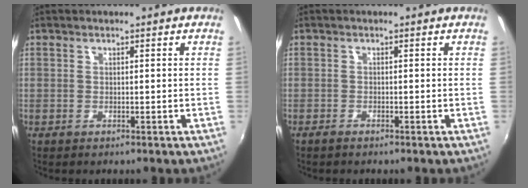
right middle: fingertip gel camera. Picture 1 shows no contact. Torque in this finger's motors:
{"motor_torque": [-0.18, -0.03, 0.04, 0.00]}